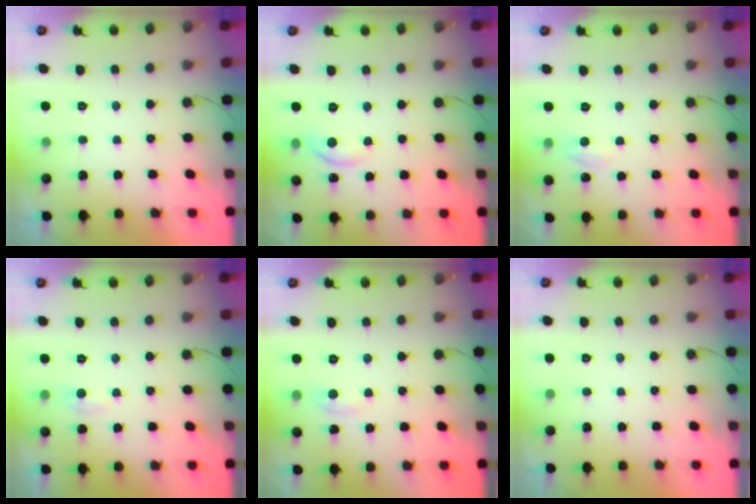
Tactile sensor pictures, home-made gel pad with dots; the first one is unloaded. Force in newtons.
{"total": 4.9, "press": 4.9, "slide": 0.5}
{"total": 5.7, "press": 5.7, "slide": 0.9}
{"total": 5.1, "press": 5.0, "slide": 0.6}
{"total": 2.8, "press": 2.8, "slide": 0.4}
{"total": 0.0}